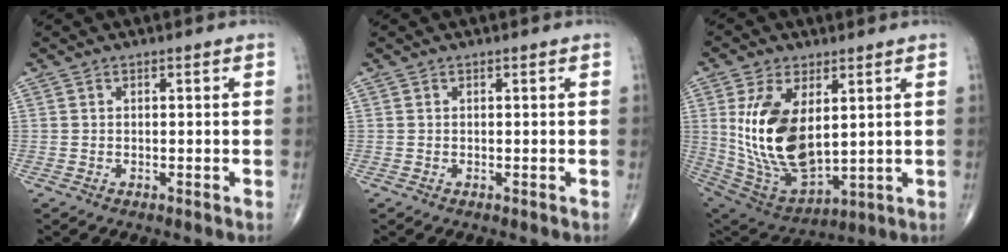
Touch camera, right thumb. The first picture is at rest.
{"total": 0.0}
{"total": 18.1, "force": [3.2, 9.7, 15.0], "torque": [-0.281, -0.024, 0.083]}